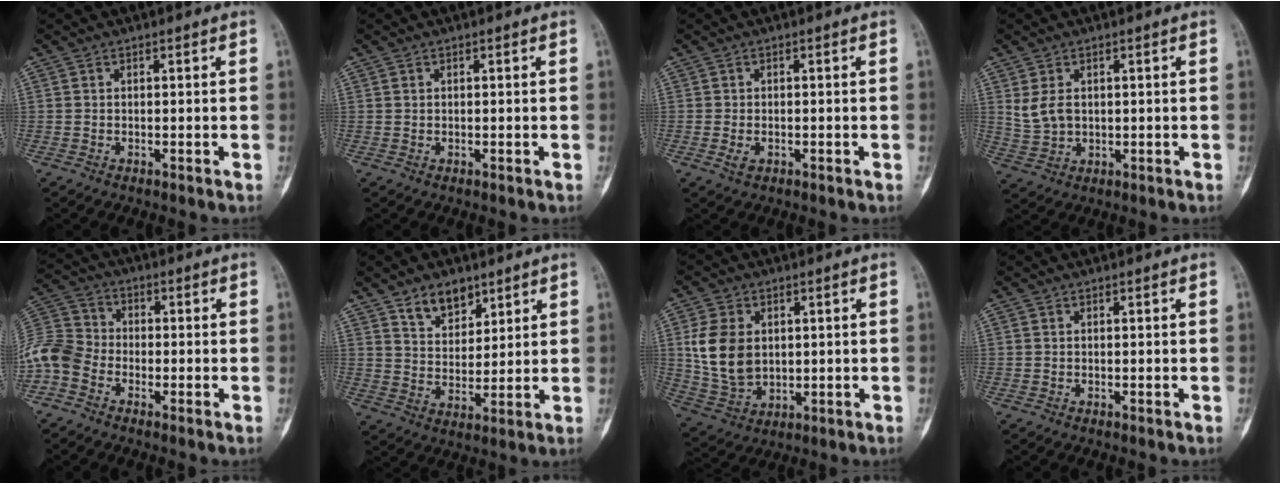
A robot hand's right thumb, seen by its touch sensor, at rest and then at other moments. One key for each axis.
{"total": 0.5, "fx": 0.2, "fy": 0.3, "fz": 0.3, "tx": -0.010, "ty": 0.002, "tz": 0.005}
{"total": 1.8, "fx": -0.6, "fy": 1.1, "fz": 1.2, "tx": -0.022, "ty": 0.001, "tz": -0.010}
{"total": 4.7, "fx": 1.1, "fy": 3.3, "fz": 3.2, "tx": -0.058, "ty": -0.004, "tz": 0.032}
{"total": 9.2, "fx": -3.9, "fy": 6.8, "fz": 4.9, "tx": -0.096, "ty": 0.030, "tz": -0.097}
{"total": 7.7, "fx": 5.2, "fy": 4.5, "fz": 3.4, "tx": -0.025, "ty": -0.037, "tz": 0.096}
{"total": 11.3, "fx": 1.8, "fy": 8.1, "fz": 7.7, "tx": -0.136, "ty": -0.010, "tz": 0.046}
{"total": 0.0}